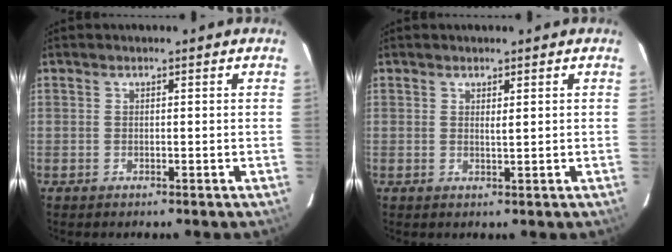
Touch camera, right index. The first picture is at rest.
{"total": 0.6, "force": [0.2, 0.0, 0.6], "torque": [-0.012, -0.001, 0.004]}